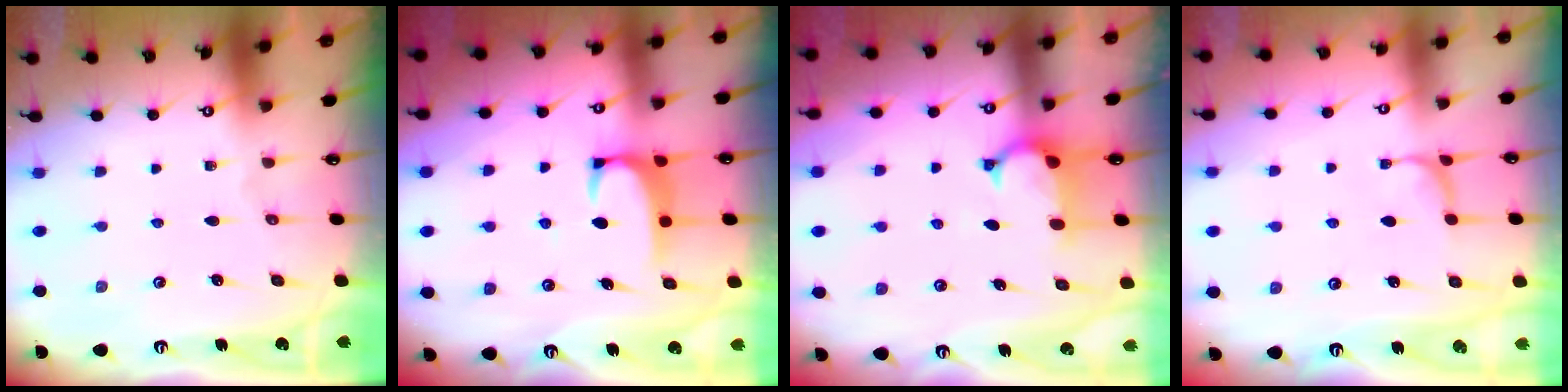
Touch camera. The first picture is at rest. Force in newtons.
{"total": 1.9, "press": 1.9, "slide": 0.3}
{"total": 0.7, "press": 0.1, "slide": 0.7}
{"total": 1.2, "press": 1.0, "slide": 0.6}